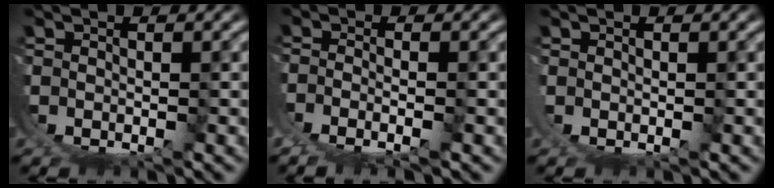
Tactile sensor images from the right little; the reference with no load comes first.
{"total": 2.7, "force": [-0.6, 0.7, 2.5], "torque": [-0.059, -0.017, 0.001]}
{"total": 0.6, "force": [0.6, -0.2, -0.1], "torque": [0.002, 0.002, 0.008]}